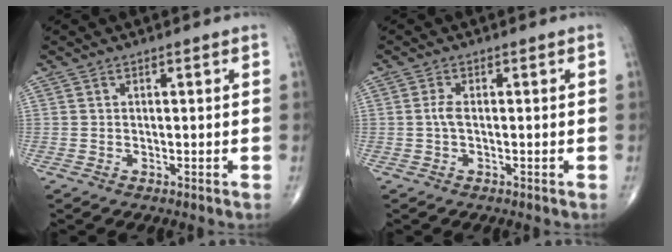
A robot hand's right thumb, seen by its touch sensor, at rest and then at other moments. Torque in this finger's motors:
{"motor_torque": [-0.38, 0.28, 0.40, 0.14, 0.00]}